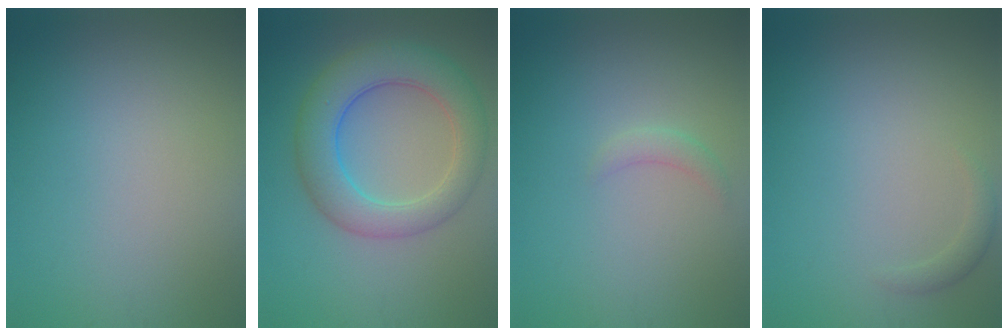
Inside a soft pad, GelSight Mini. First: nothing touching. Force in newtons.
{"total": 6.7, "press": 6.7, "slide": 0.2}
{"total": 1.2, "press": 1.2, "slide": 0.1}
{"total": 1.1, "press": 1.1, "slide": 0.0}